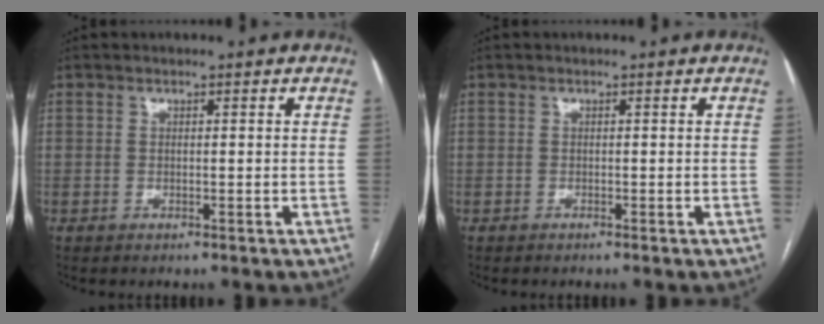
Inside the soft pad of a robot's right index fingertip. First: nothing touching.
{"total": 0.0}